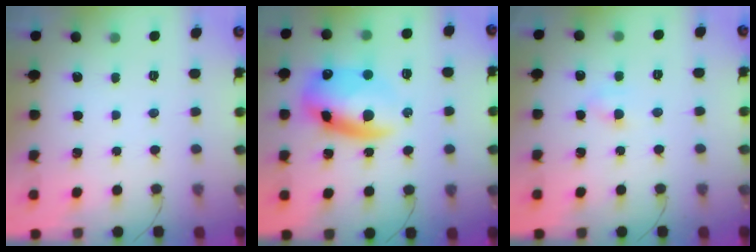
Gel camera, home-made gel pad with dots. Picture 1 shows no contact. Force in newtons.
{"total": 13.7, "press": 13.4, "slide": 2.9}
{"total": 4.0, "press": 3.8, "slide": 1.1}